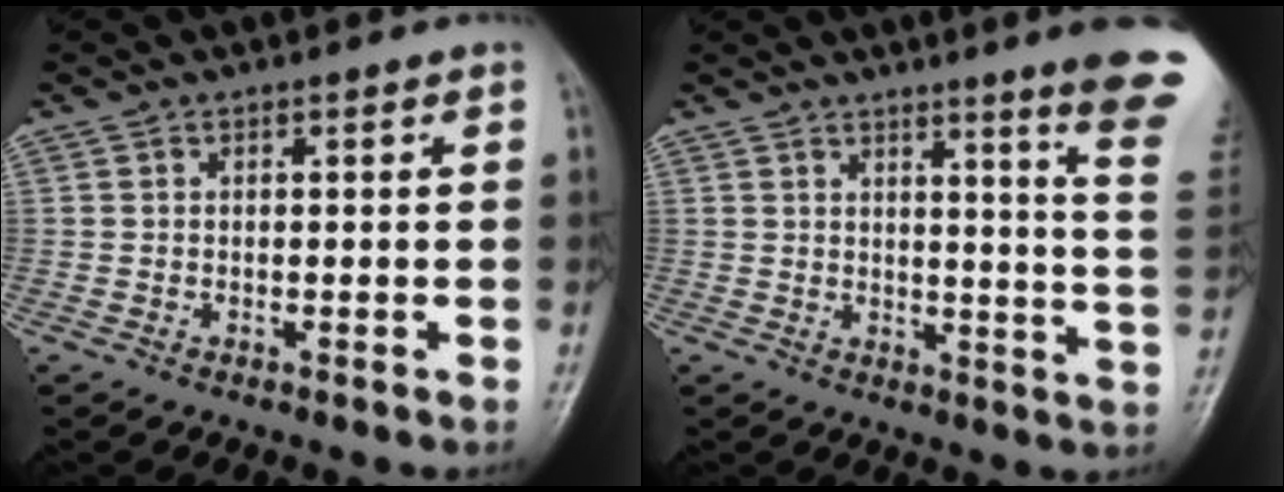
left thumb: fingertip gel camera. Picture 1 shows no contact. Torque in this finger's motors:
{"motor_torque": [3.58, 1.43, 1.62, -1.15, 0.07]}